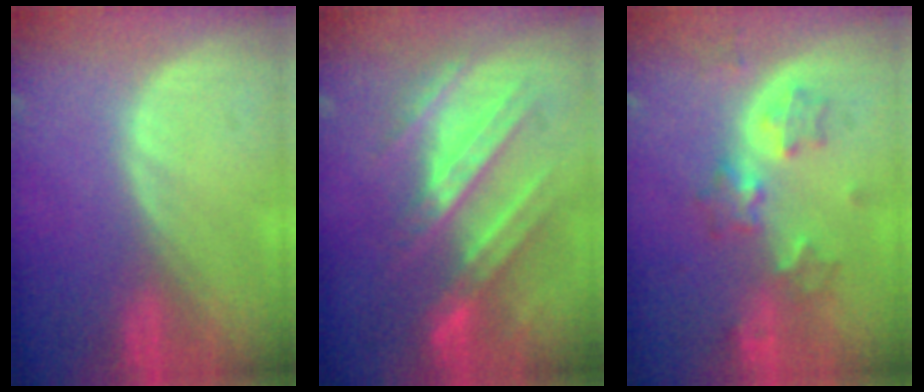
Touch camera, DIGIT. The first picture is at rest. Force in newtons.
{"total": 8.9, "press": 8.9, "slide": 0.6}
{"total": 6.4, "press": 5.7, "slide": 3.0}